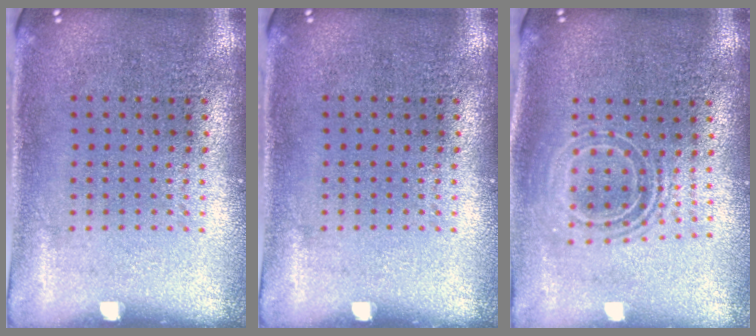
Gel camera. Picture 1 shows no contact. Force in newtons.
{"total": 0.0}
{"total": 1.8, "press": 1.3, "slide": 1.1}